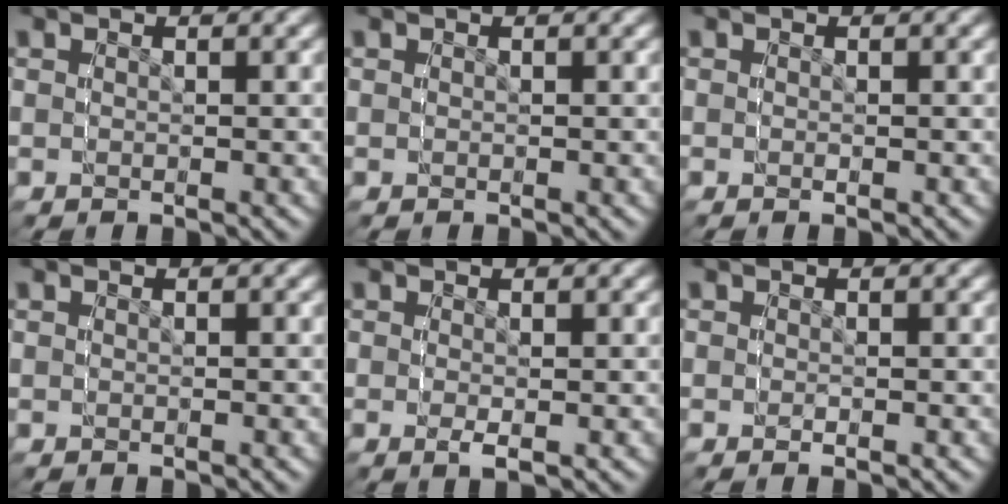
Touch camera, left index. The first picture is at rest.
{"total": 0.0}
{"total": 0.0}
{"total": 0.0}
{"total": 1.5, "force": [0.7, -1.1, -0.8], "torque": [0.012, 0.010, 0.008]}
{"total": 0.6, "force": [0.0, -0.4, -0.4], "torque": [0.005, 0.002, -0.002]}